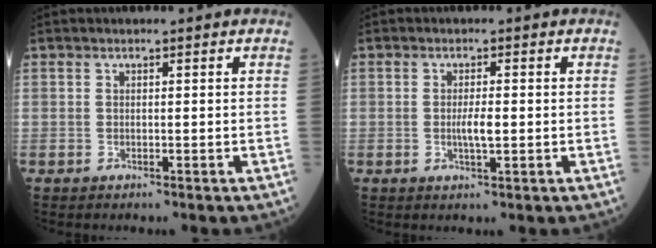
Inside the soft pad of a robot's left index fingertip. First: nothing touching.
{"total": 2.6, "force": [-0.3, 0.4, 2.5], "torque": [-0.051, -0.001, -0.005]}